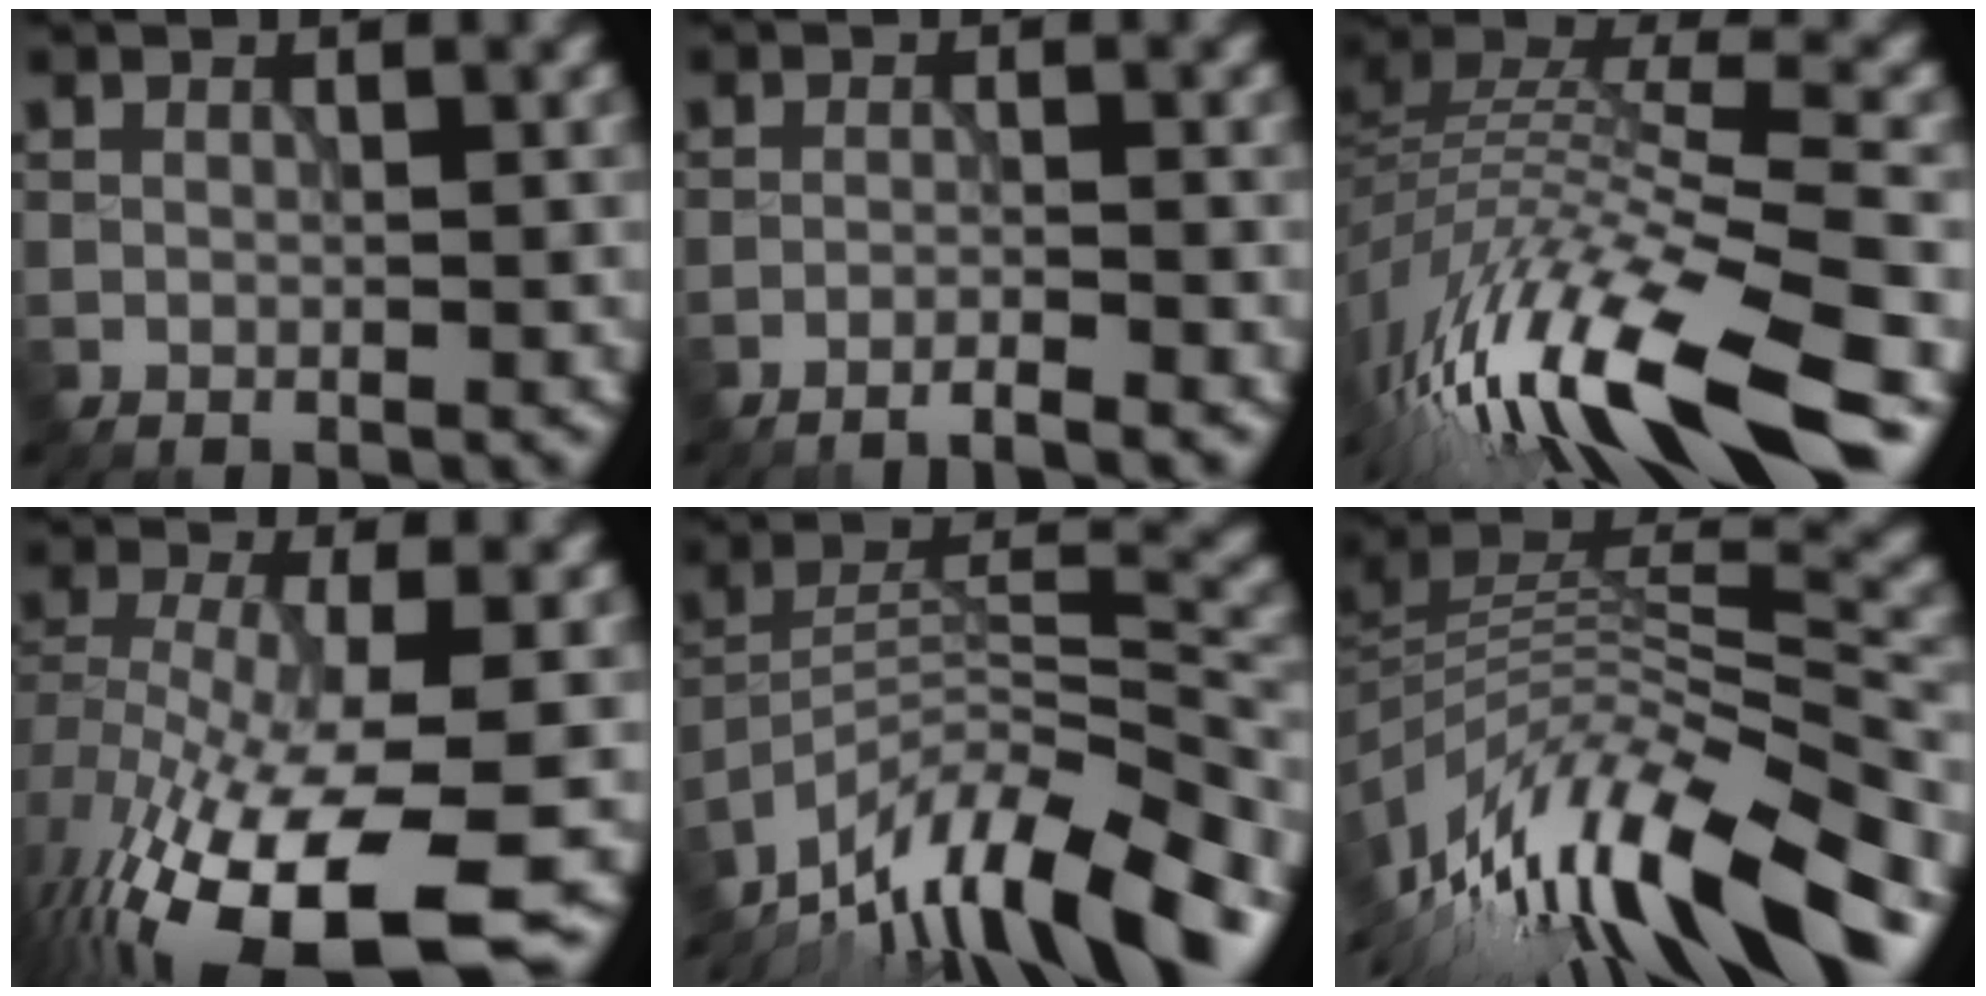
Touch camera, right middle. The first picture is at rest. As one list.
[{"total": 2.2, "force": [-1.7, 0.1, 1.3], "torque": [-0.013, 0.003, -0.043]}, {"total": 15.5, "force": [-8.8, 4.2, 12.0], "torque": [-0.256, 0.008, -0.160]}, {"total": 15.0, "force": [-7.6, 5.4, 11.7], "torque": [-0.237, -0.031, -0.112]}, {"total": 13.4, "force": [-10.8, 2.8, 7.4], "torque": [-0.131, 0.022, -0.190]}, {"total": 14.2, "force": [-8.2, 4.6, 10.6], "torque": [-0.208, 0.021, -0.141]}]